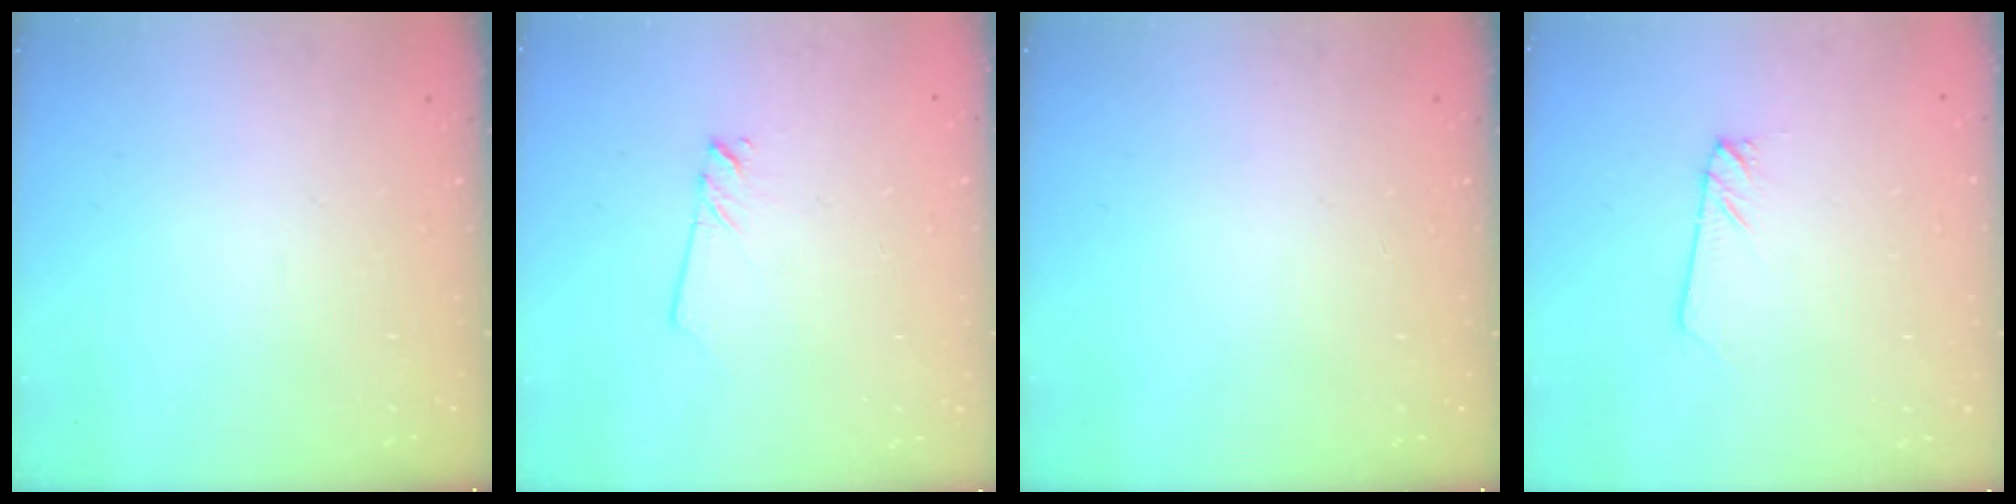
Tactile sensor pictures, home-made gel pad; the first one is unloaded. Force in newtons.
{"total": 2.0, "press": 2.0, "slide": 0.2}
{"total": 0.0}
{"total": 1.4, "press": 1.4, "slide": 0.1}